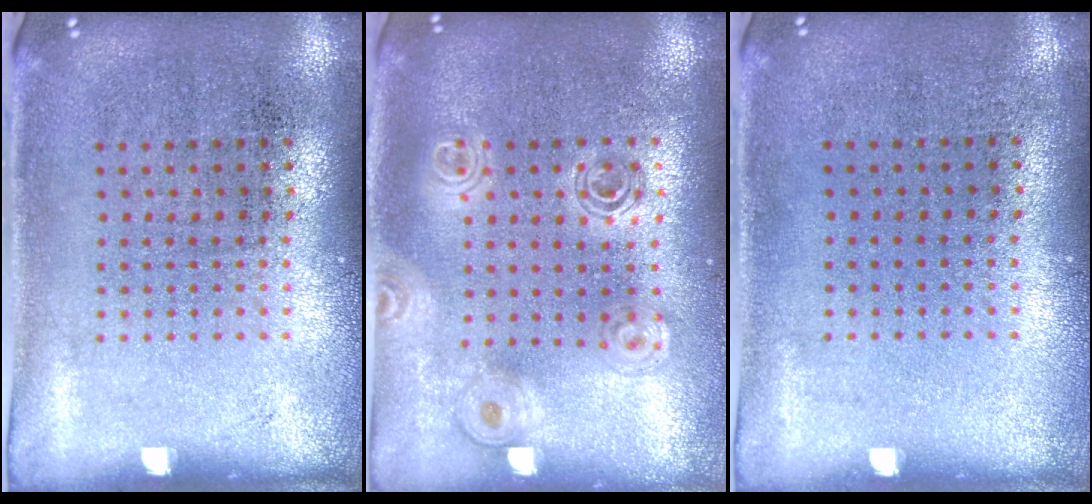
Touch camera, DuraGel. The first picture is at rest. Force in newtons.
{"total": 1.5, "press": 1.4, "slide": 0.7}
{"total": 0.0}